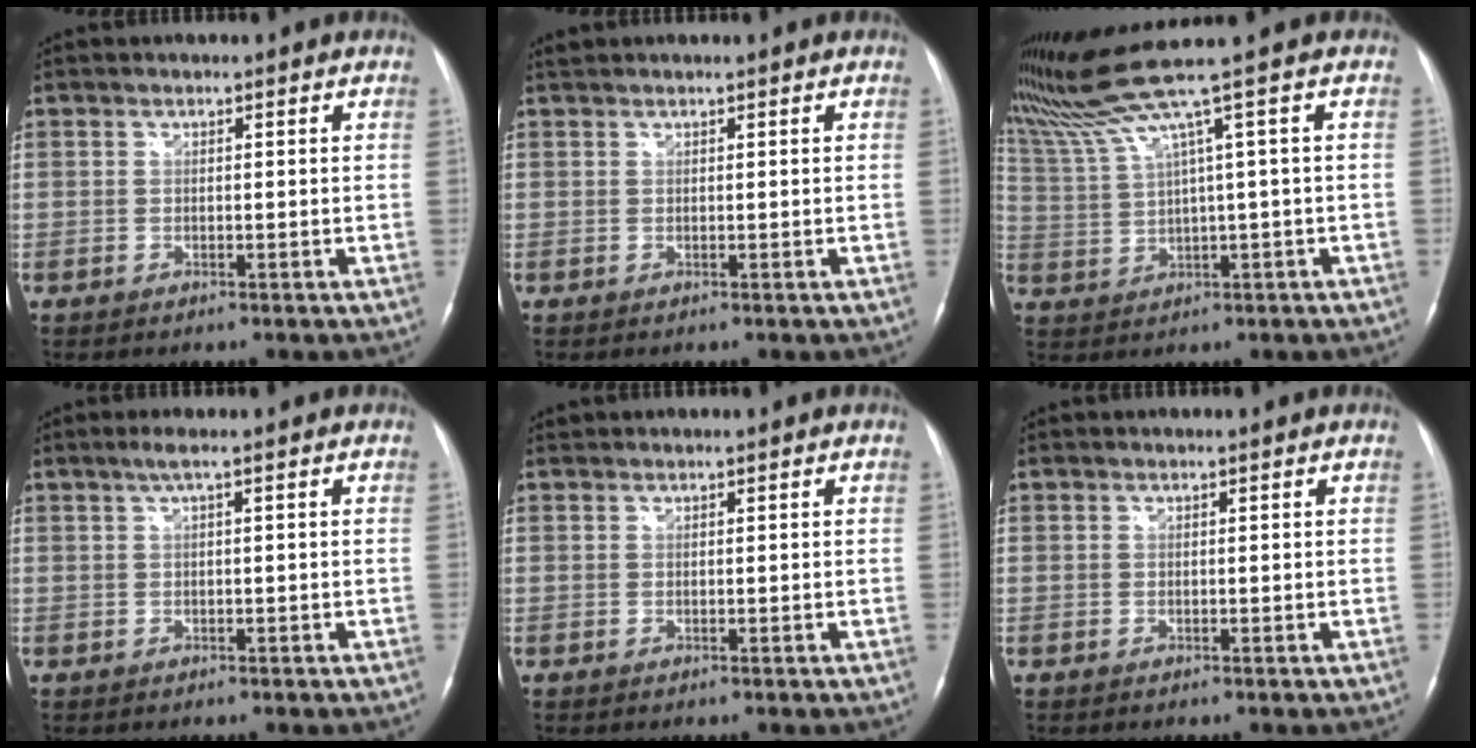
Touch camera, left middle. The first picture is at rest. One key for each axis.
{"total": 0.6, "fx": 0.6, "fy": 0.0, "fz": 0.0, "tx": -0.010, "ty": 0.012, "tz": 0.016}
{"total": 7.5, "fx": 5.1, "fy": -3.0, "fz": 4.5, "tx": -0.101, "ty": 0.016, "tz": 0.107}
{"total": 1.6, "fx": 0.6, "fy": -0.2, "fz": 1.4, "tx": -0.036, "ty": 0.011, "tz": 0.013}
{"total": 0.0}
{"total": 0.0}